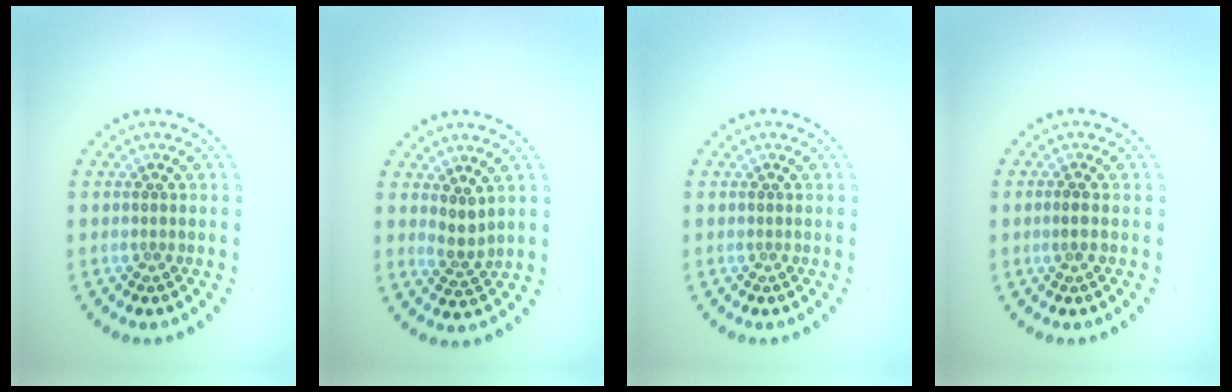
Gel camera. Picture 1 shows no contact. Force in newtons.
{"total": 1.8, "press": 1.4, "slide": 1.2}
{"total": 0.0}
{"total": 0.8, "press": 0.8, "slide": 0.2}